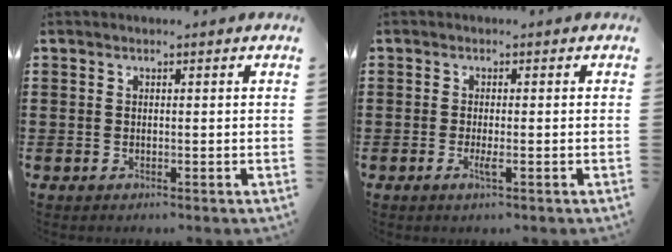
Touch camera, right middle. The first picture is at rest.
{"total": 1.7, "force": [-0.6, 0.0, 1.5], "torque": [-0.035, -0.008, -0.012]}